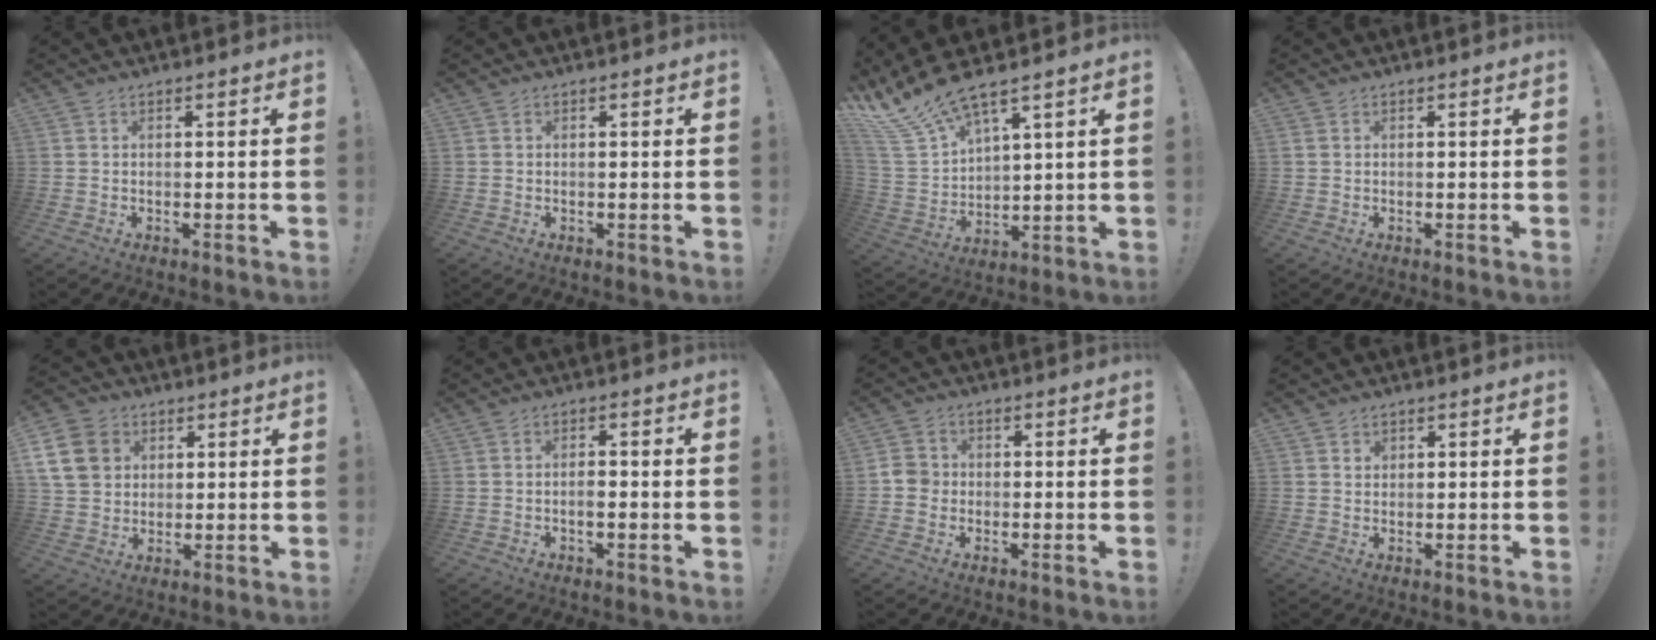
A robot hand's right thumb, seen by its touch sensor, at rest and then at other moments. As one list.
[{"total": 0.0}, {"total": 12.7, "force": [10.7, 3.1, 6.1], "torque": [-0.129, -0.078, 0.194]}, {"total": 0.6, "force": [0.2, 0.5, 0.0], "torque": [-0.006, 0.005, 0.005]}, {"total": 13.9, "force": [4.2, 11.6, 6.4], "torque": [-0.105, -0.014, 0.085]}, {"total": 2.5, "force": [-0.9, 0.9, 2.2], "torque": [-0.032, 0.000, -0.017]}, {"total": 4.8, "force": [-1.2, 4.4, 1.5], "torque": [-0.028, 0.016, -0.021]}, {"total": 1.5, "force": [1.0, 1.0, 0.2], "torque": [0.008, -0.007, 0.017]}]